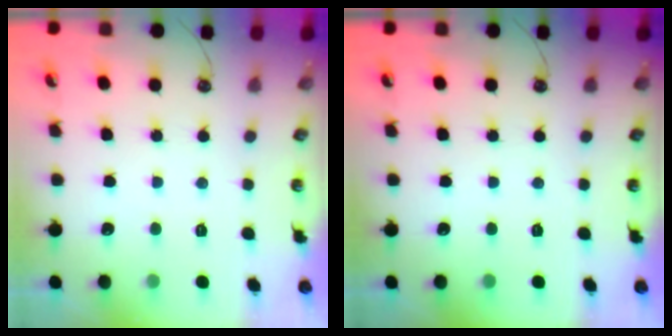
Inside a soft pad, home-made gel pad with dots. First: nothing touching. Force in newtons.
{"total": 0.0}